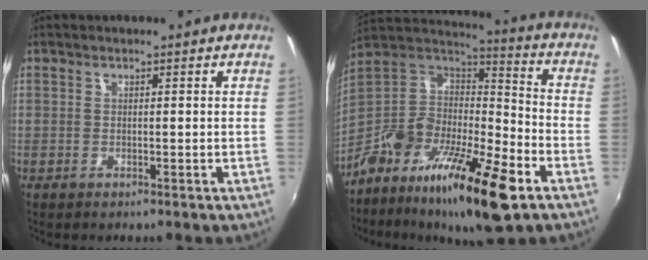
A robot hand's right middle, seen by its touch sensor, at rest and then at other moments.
{"total": 24.6, "force": [-13.9, 7.5, 18.8], "torque": [-0.331, -0.022, -0.245]}